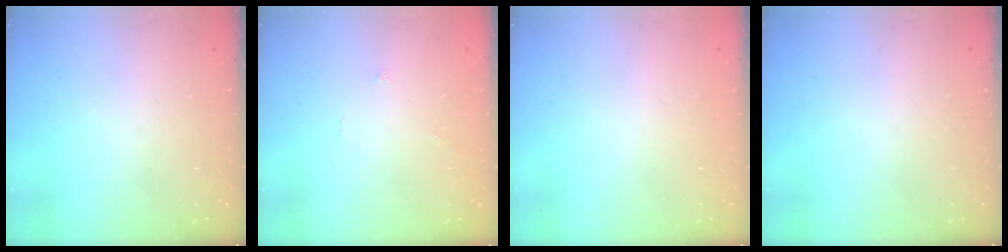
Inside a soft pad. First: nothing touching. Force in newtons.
{"total": 0.0}
{"total": 1.8, "press": 1.8, "slide": 0.1}
{"total": 0.0}